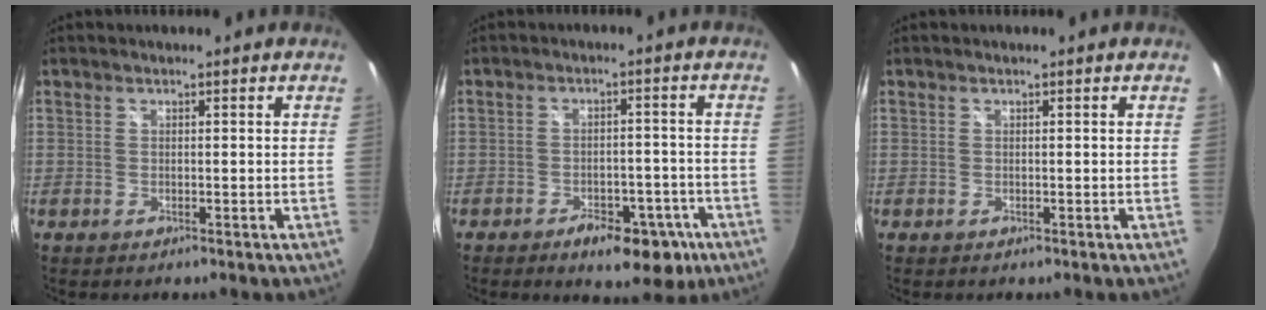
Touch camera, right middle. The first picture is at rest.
{"total": 9.7, "force": [-6.1, 5.1, 5.7], "torque": [-0.096, 0.003, -0.070]}
{"total": 0.0}